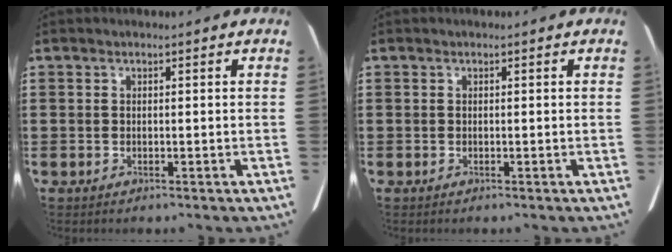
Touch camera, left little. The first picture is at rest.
{"total": 0.0}